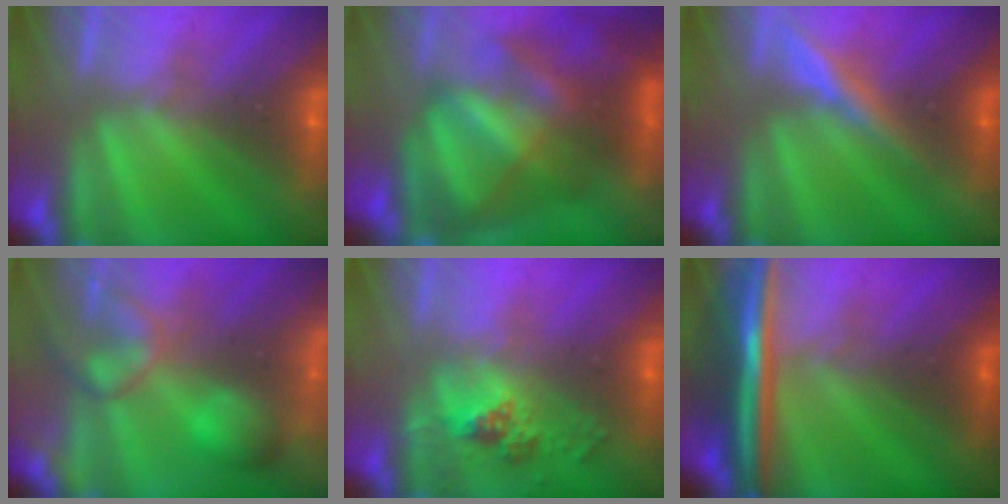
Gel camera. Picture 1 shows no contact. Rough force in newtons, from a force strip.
{"total": 9.3}
{"total": 4.4}
{"total": 7.0}
{"total": 2.5}
{"total": 6.9}